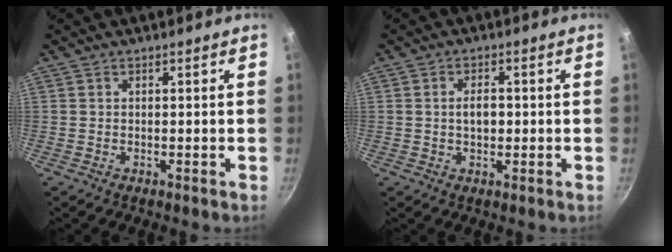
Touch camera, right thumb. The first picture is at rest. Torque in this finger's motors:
{"motor_torque": [-0.53, 0.18, 0.11, 0.00, -0.01]}